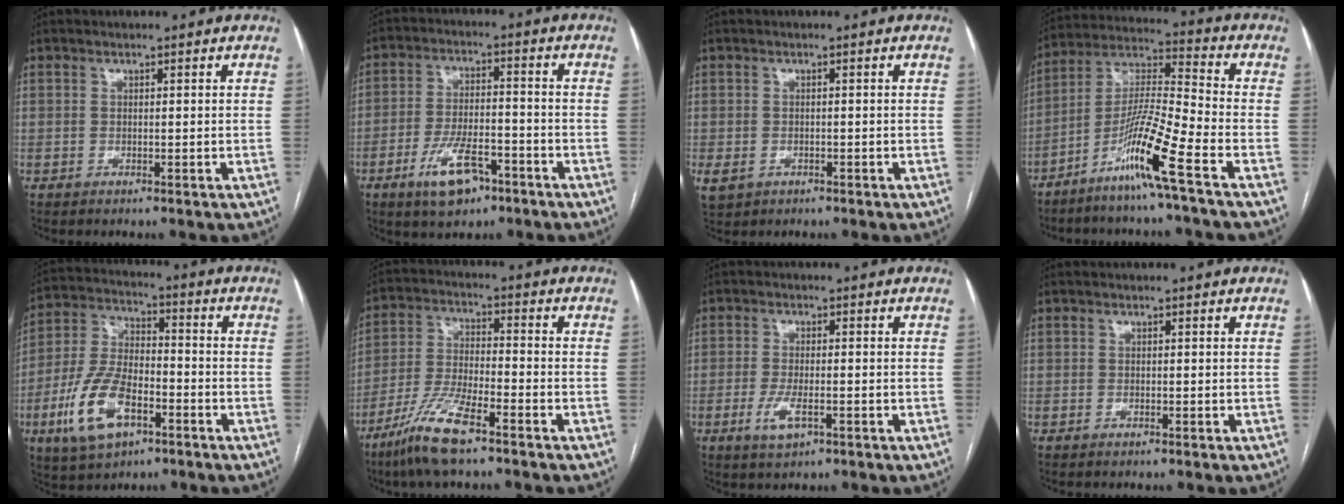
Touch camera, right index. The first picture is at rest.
{"total": 9.0, "force": [-5.2, 3.6, 6.5], "torque": [-0.128, 0.002, -0.087]}
{"total": 3.4, "force": [-1.5, 2.6, 1.5], "torque": [-0.034, -0.004, -0.015]}
{"total": 12.1, "force": [-6.9, -1.5, 9.8], "torque": [-0.194, -0.017, -0.138]}
{"total": 13.7, "force": [-5.8, 6.7, 10.4], "torque": [-0.231, 0.008, -0.103]}
{"total": 10.5, "force": [-7.0, 1.5, 7.6], "torque": [-0.163, -0.020, -0.137]}
{"total": 4.3, "force": [-1.8, 1.4, 3.7], "torque": [-0.077, -0.005, -0.027]}
{"total": 0.0}